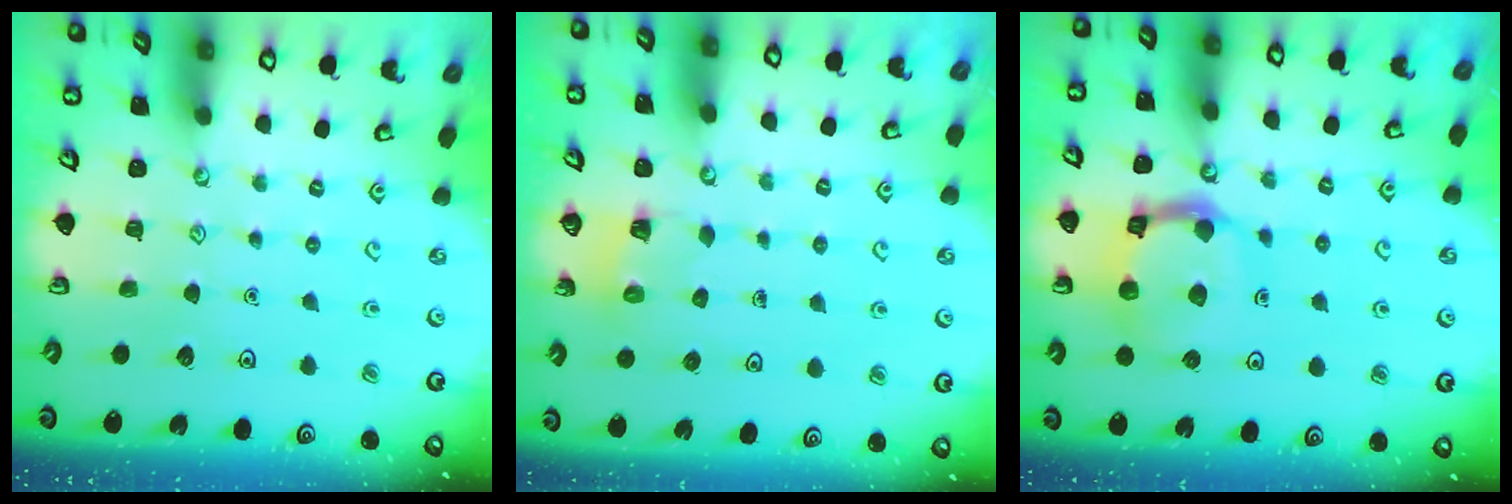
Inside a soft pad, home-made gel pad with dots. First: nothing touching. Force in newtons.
{"total": 2.6, "press": 2.6, "slide": 0.3}
{"total": 12.4, "press": 12.3, "slide": 1.4}